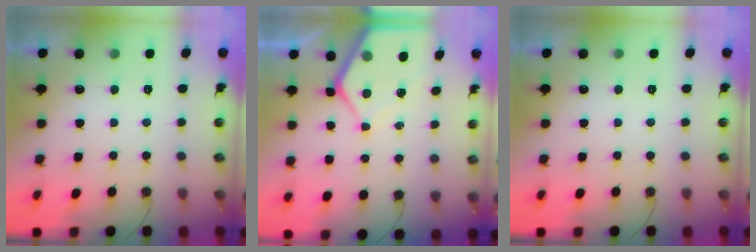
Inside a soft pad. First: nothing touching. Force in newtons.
{"total": 8.4, "press": 8.4, "slide": 0.7}
{"total": 0.0}